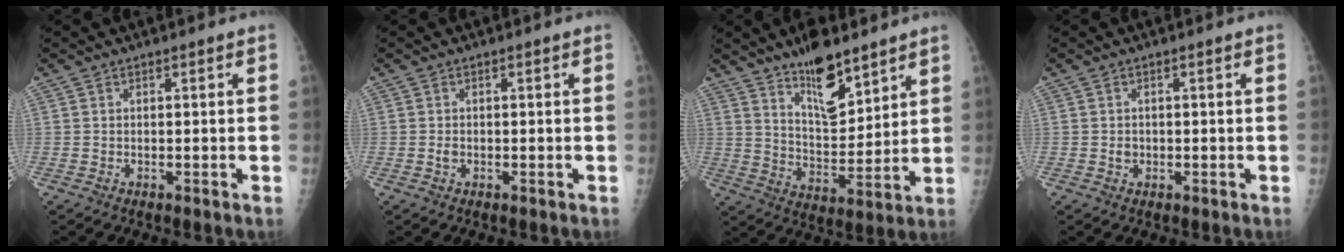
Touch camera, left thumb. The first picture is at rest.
{"total": 1.0, "force": [-0.3, 0.7, 0.7], "torque": [-0.010, 0.002, -0.004]}
{"total": 12.7, "force": [8.9, 4.8, 7.7], "torque": [-0.099, -0.066, 0.159]}
{"total": 1.4, "force": [-0.3, 1.2, 0.6], "torque": [-0.003, 0.004, -0.002]}